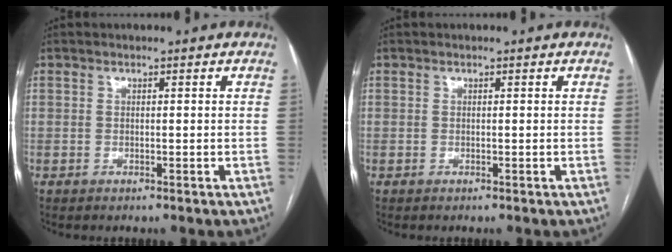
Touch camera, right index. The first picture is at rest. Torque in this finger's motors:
{"motor_torque": [0.00, 0.00, 0.00, 0.00]}